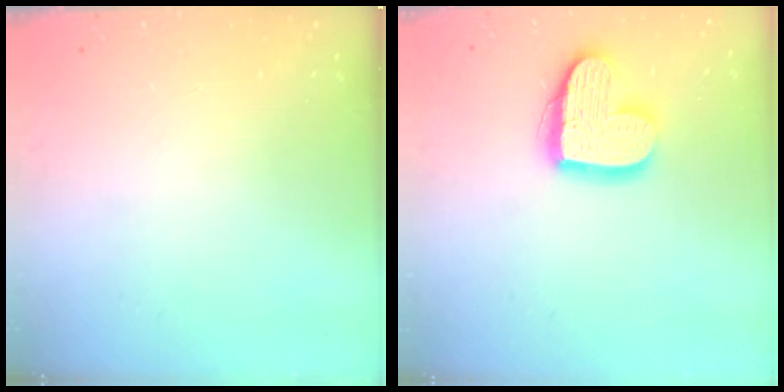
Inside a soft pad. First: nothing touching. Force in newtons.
{"total": 14.9, "press": 14.8, "slide": 1.1}